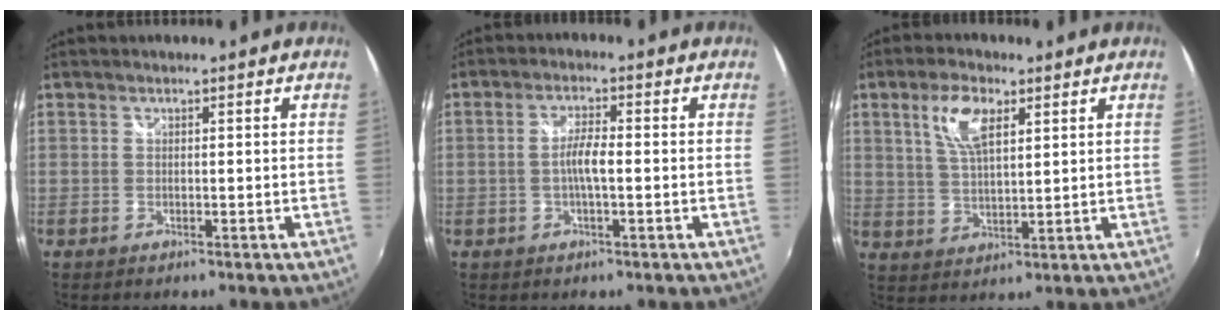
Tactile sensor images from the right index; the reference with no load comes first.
{"total": 3.8, "force": [-0.7, 0.6, 3.7], "torque": [-0.071, 0.004, -0.012]}
{"total": 7.8, "force": [3.5, 3.2, 6.1], "torque": [-0.118, 0.009, 0.070]}